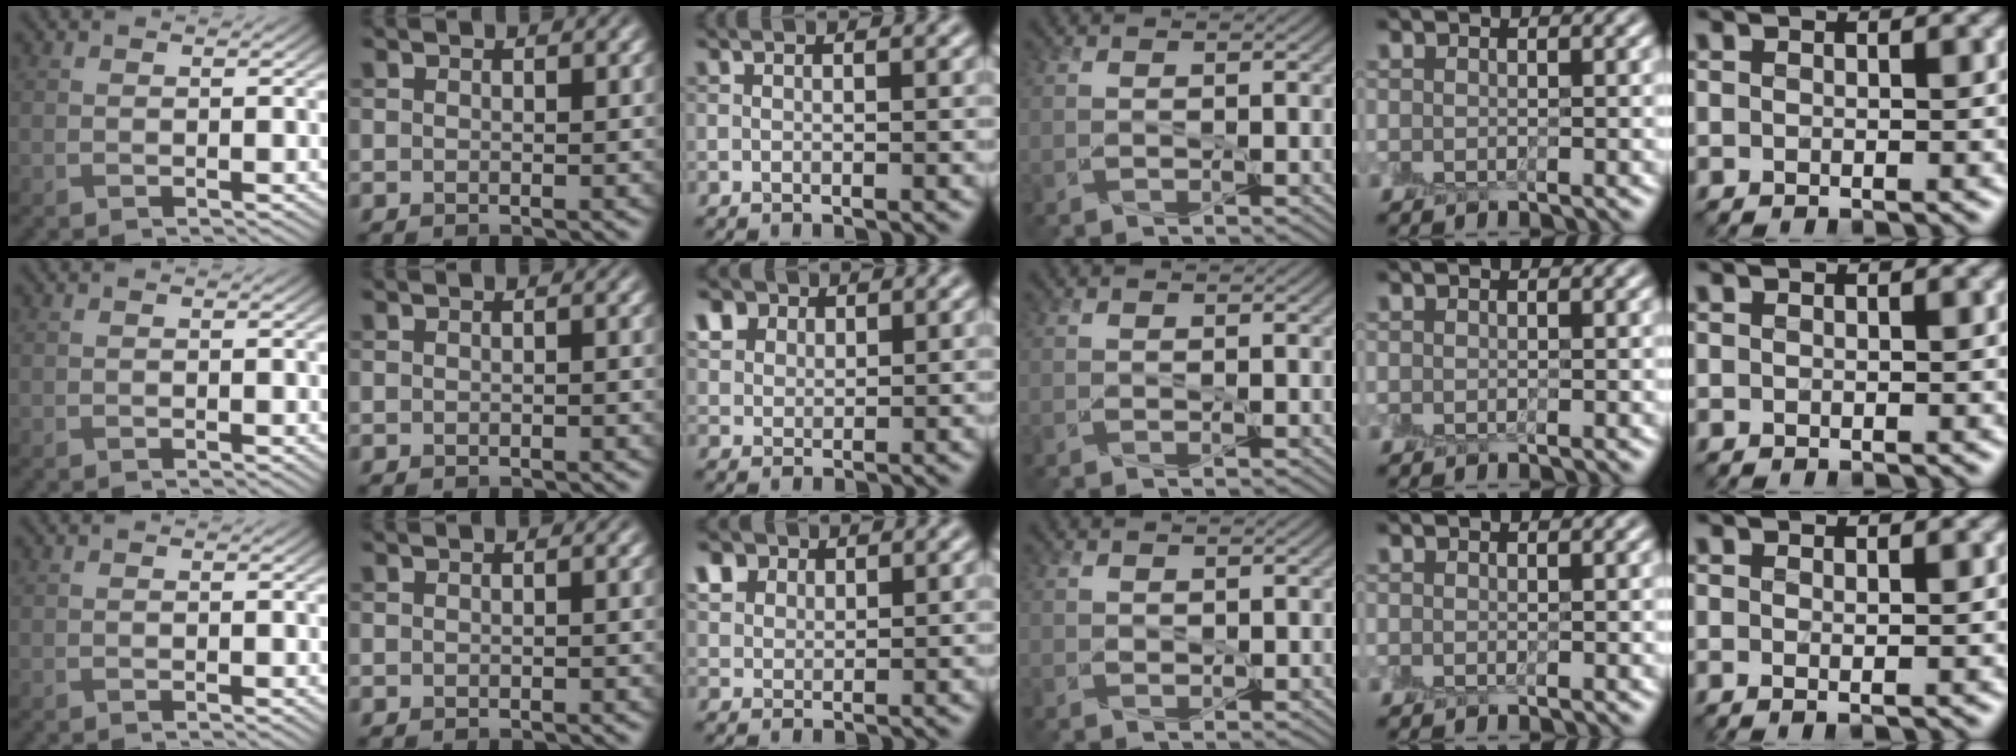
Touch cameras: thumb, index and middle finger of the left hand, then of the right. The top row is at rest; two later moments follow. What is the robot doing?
{"motion": "peel", "object": "lint roller sheet"}